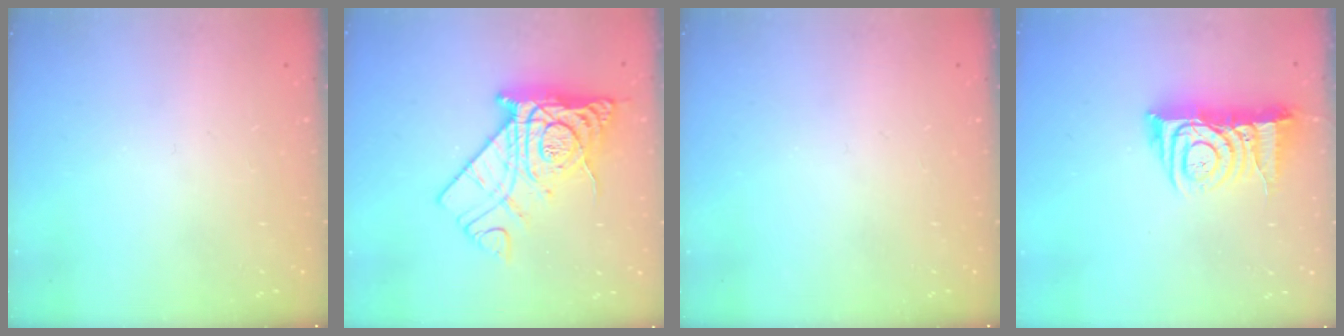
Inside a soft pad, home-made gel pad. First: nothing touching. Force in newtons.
{"total": 18.3, "press": 18.2, "slide": 2.0}
{"total": 0.0}
{"total": 10.5, "press": 10.4, "slide": 1.0}